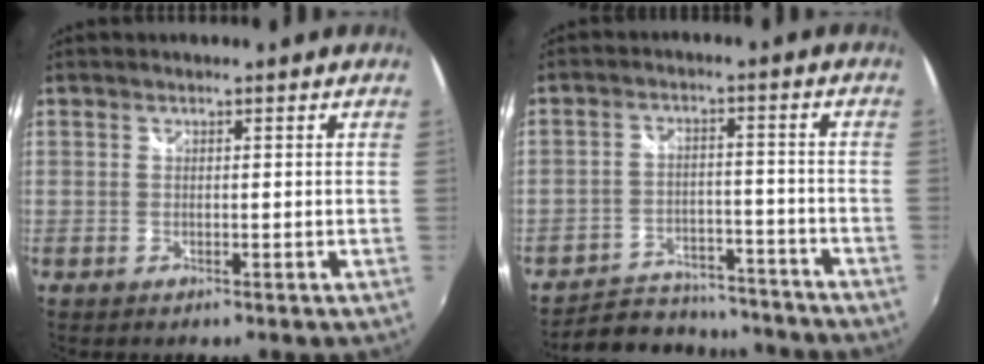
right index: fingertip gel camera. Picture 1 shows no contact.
{"total": 15.7, "force": [-13.8, 6.2, 4.1], "torque": [-0.102, 0.025, -0.178]}